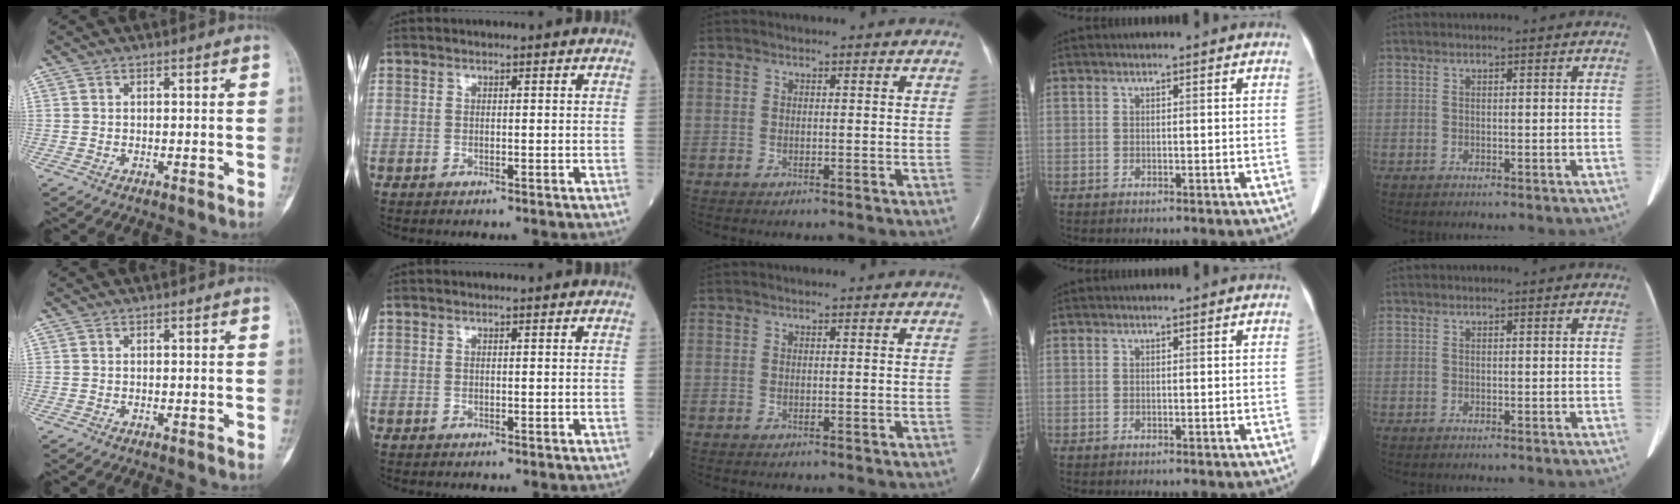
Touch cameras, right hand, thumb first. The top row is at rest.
{}